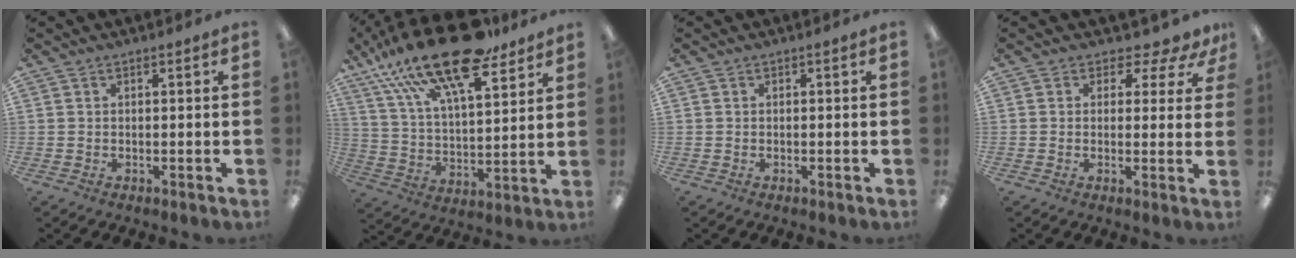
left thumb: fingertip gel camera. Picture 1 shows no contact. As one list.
[{"total": 22.5, "force": [16.1, 7.6, 13.8], "torque": [-0.243, -0.090, 0.277]}, {"total": 0.0}, {"total": 4.0, "force": [2.6, 2.5, 1.7], "torque": [-0.021, -0.018, 0.042]}]